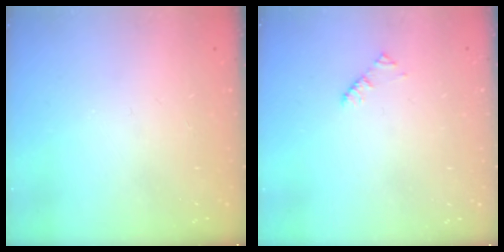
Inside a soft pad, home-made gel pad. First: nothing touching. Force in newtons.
{"total": 1.9, "press": 1.9, "slide": 0.3}